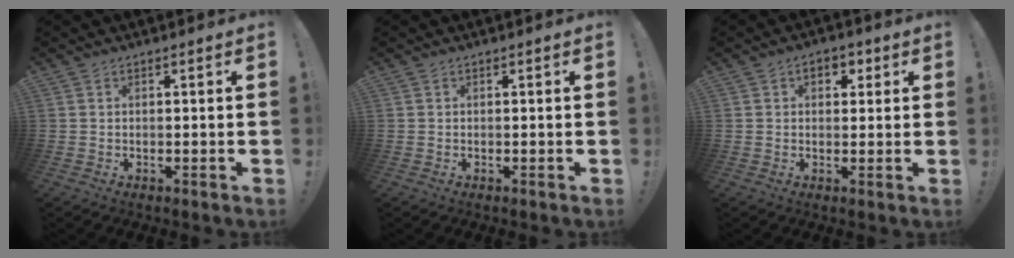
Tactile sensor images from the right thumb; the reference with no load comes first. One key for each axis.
{"total": 0.0}
{"total": 4.5, "fx": 1.6, "fy": 3.2, "fz": 2.8, "tx": -0.034, "ty": 0.004, "tz": 0.025}